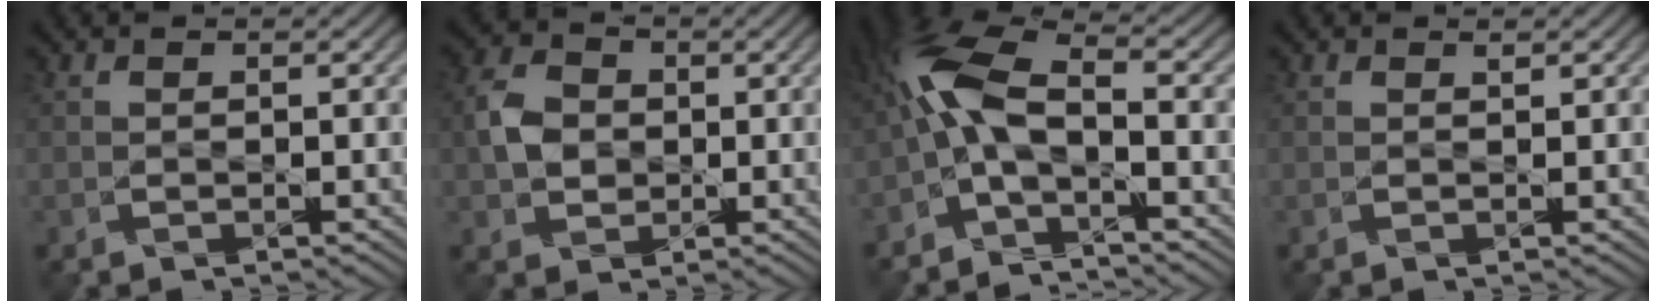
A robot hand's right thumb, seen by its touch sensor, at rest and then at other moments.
{"total": 4.4, "force": [0.1, 3.5, 2.6], "torque": [-0.066, 0.009, -0.004]}
{"total": 8.8, "force": [-2.7, 3.1, 7.8], "torque": [-0.182, 0.015, -0.068]}
{"total": 0.5, "force": [0.5, -0.1, 0.2], "torque": [-0.007, 0.000, 0.010]}